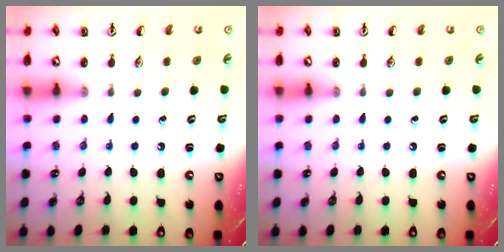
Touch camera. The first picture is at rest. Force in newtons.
{"total": 0.0}